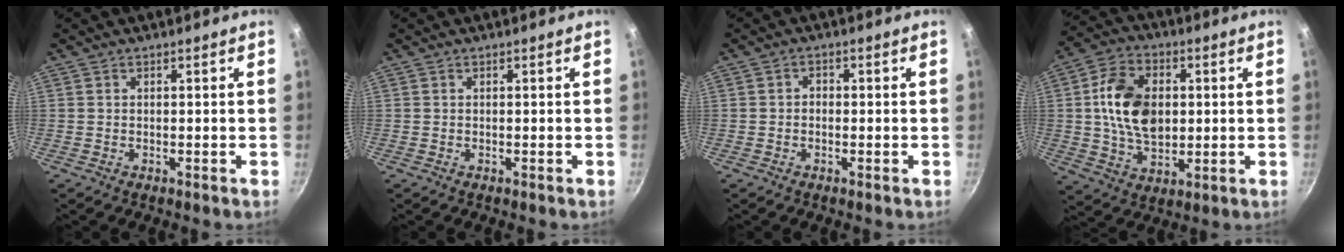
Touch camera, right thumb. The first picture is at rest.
{"total": 0.0}
{"total": 1.6, "force": [-0.2, 1.3, 0.9], "torque": [-0.013, 0.008, -0.006]}
{"total": 14.5, "force": [1.6, 9.9, 10.5], "torque": [-0.164, 0.001, 0.025]}